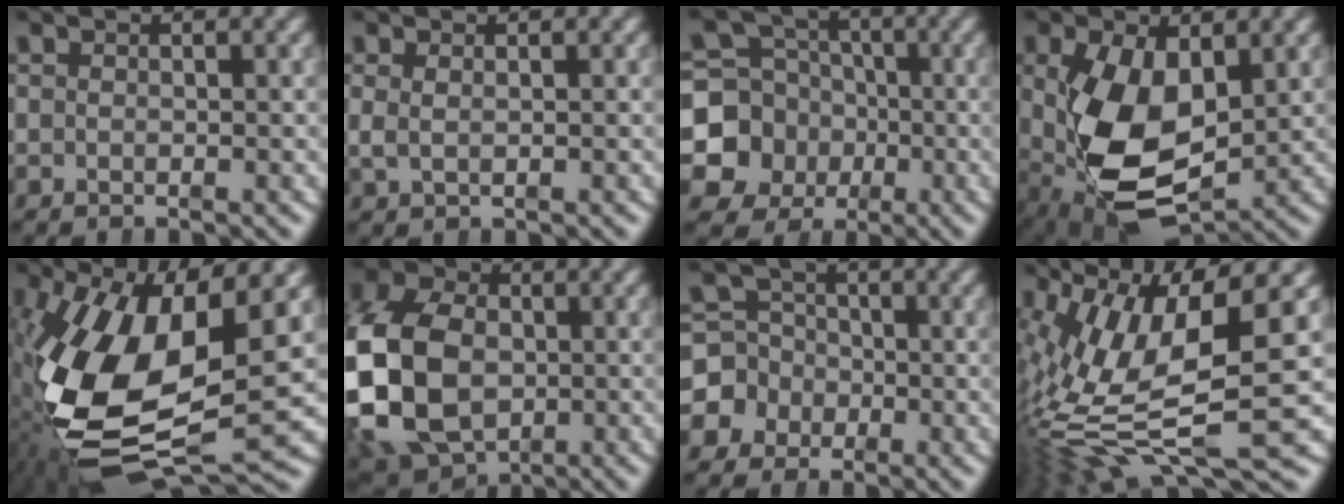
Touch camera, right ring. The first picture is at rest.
{"total": 1.0, "force": [0.4, 0.4, 0.8], "torque": [-0.024, -0.011, 0.016]}
{"total": 14.2, "force": [-2.6, 13.0, 5.1], "torque": [-0.100, -0.061, -0.043]}
{"total": 9.7, "force": [-1.3, 5.9, 7.5], "torque": [-0.168, -0.051, 0.003]}
{"total": 14.9, "force": [-2.3, 8.1, 12.3], "torque": [-0.265, -0.040, -0.008]}
{"total": 12.2, "force": [-1.3, 9.7, 7.3], "torque": [-0.188, -0.046, -0.004]}
{"total": 10.2, "force": [-2.6, 9.4, 2.8], "torque": [-0.076, -0.042, -0.045]}
{"total": 13.5, "force": [-1.0, 7.3, 11.3], "torque": [-0.215, -0.037, 0.003]}